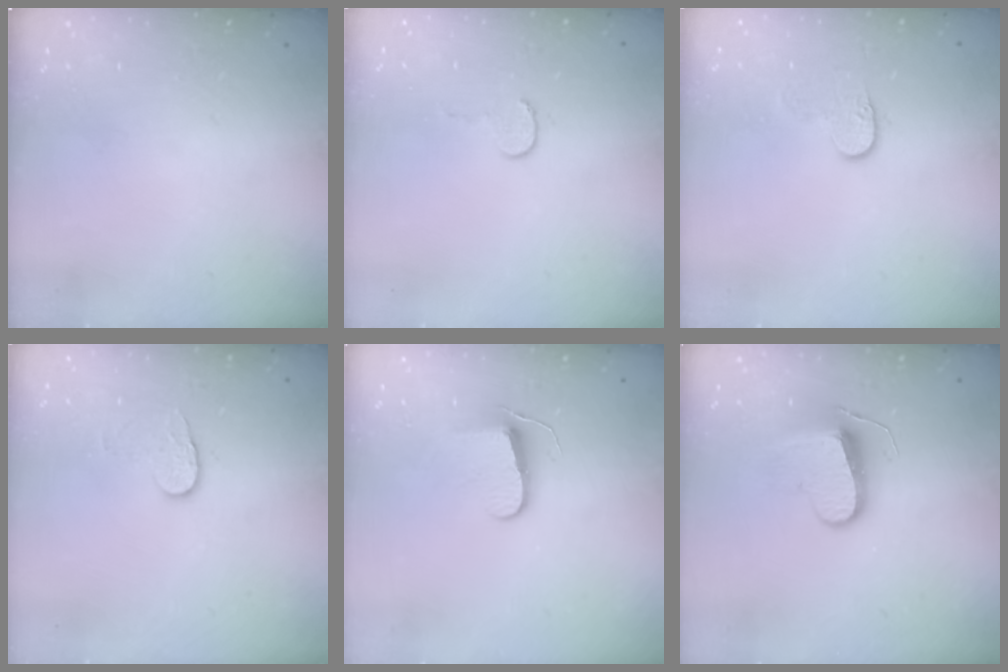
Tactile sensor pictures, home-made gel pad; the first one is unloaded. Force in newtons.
{"total": 3.9, "press": 3.9, "slide": 0.3}
{"total": 5.8, "press": 5.8, "slide": 0.6}
{"total": 4.3, "press": 4.3, "slide": 0.4}
{"total": 7.2, "press": 7.2, "slide": 0.7}
{"total": 9.2, "press": 9.2, "slide": 0.4}